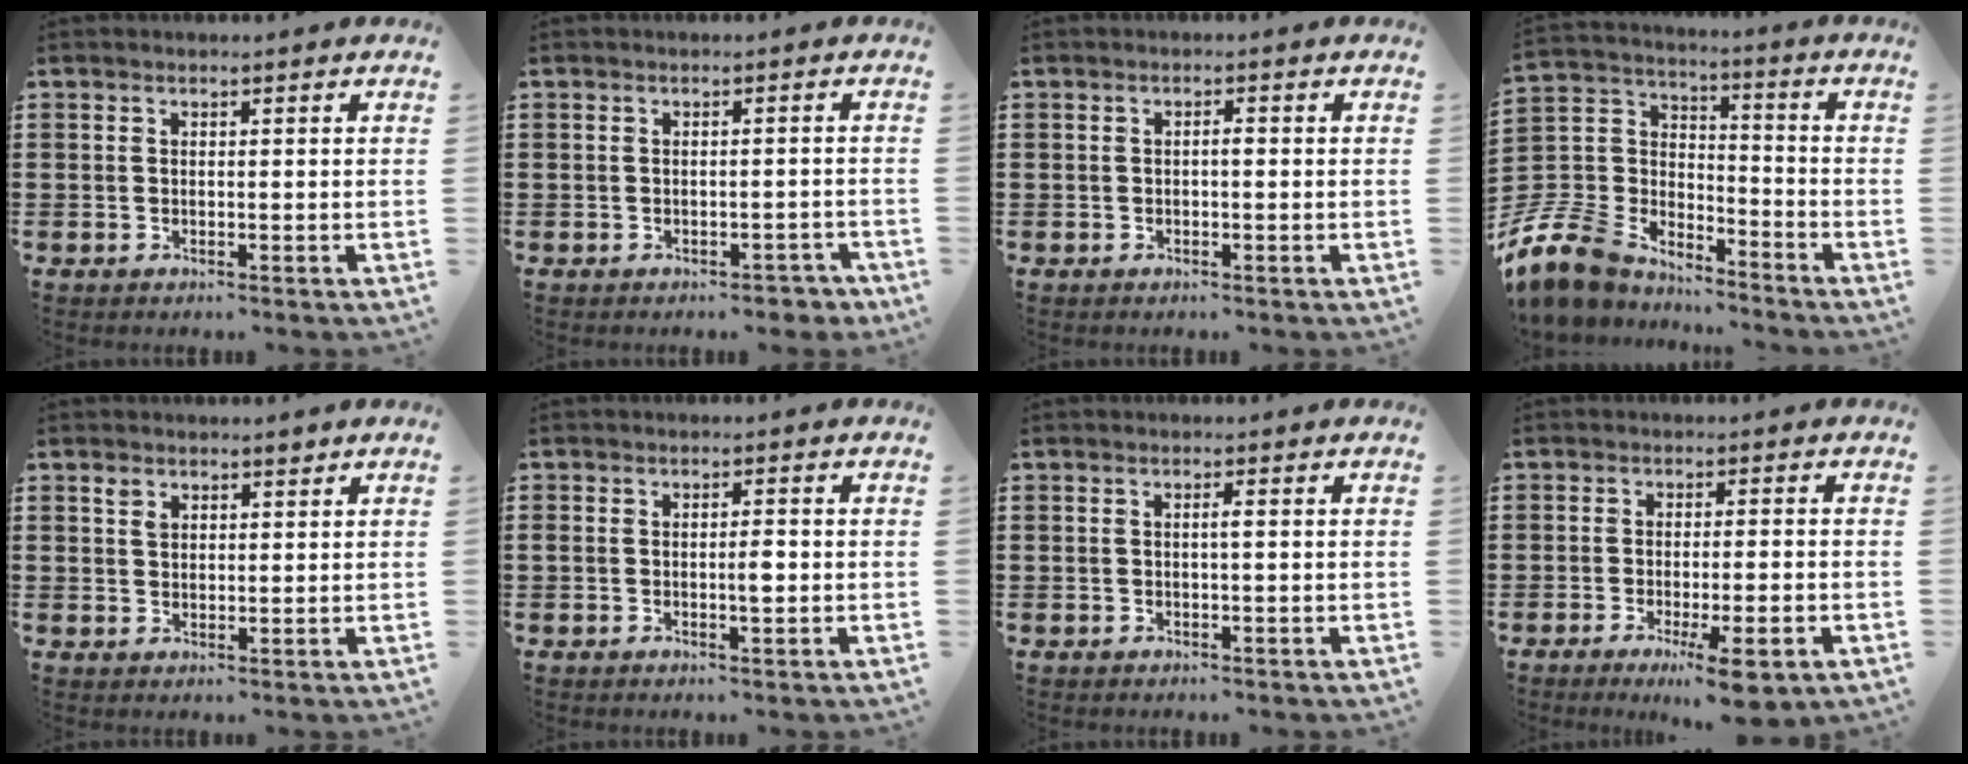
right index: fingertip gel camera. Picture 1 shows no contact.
{"total": 2.0, "force": [-1.7, 0.6, 0.8], "torque": [-0.016, 0.003, -0.034]}
{"total": 0.9, "force": [-0.2, 0.2, 0.9], "torque": [-0.017, -0.003, -0.003]}
{"total": 9.8, "force": [-7.9, 5.2, 2.5], "torque": [-0.102, 0.005, -0.163]}
{"total": 2.2, "force": [1.6, 1.2, 0.7], "torque": [-0.011, 0.000, 0.029]}
{"total": 2.3, "force": [-0.4, 0.6, 2.2], "torque": [-0.040, 0.002, -0.009]}
{"total": 0.9, "force": [0.0, -0.1, 0.9], "torque": [-0.016, -0.003, -0.001]}
{"total": 5.9, "force": [-3.3, 0.7, 4.8], "torque": [-0.081, -0.010, -0.056]}